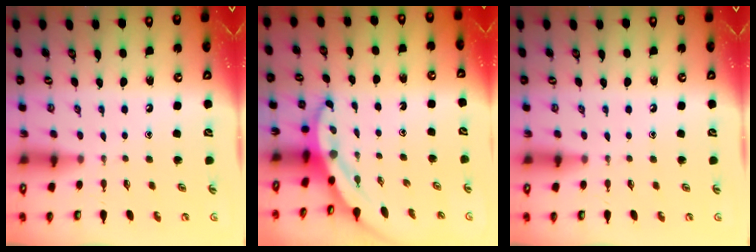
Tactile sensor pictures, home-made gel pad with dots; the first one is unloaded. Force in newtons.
{"total": 4.0, "press": 3.9, "slide": 0.5}
{"total": 0.0}